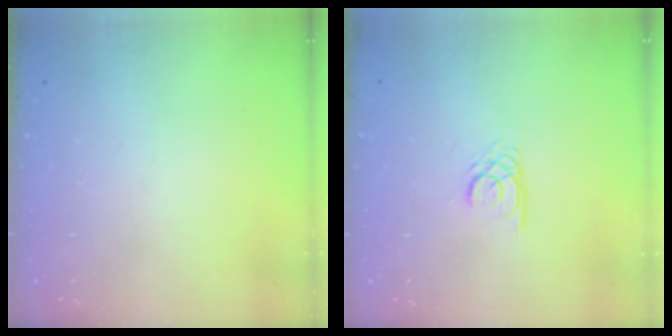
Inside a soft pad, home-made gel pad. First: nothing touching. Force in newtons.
{"total": 2.7, "press": 2.7, "slide": 0.1}